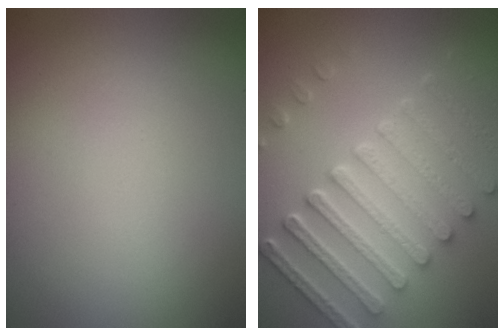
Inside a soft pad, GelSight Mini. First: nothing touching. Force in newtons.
{"total": 7.7, "press": 6.1, "slide": 4.8}